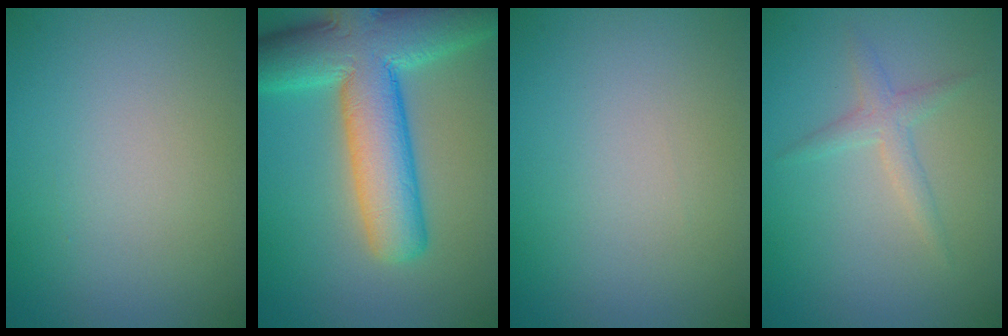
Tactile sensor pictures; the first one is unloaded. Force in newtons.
{"total": 11.5, "press": 11.5, "slide": 0.5}
{"total": 0.0}
{"total": 1.8, "press": 1.8, "slide": 0.1}